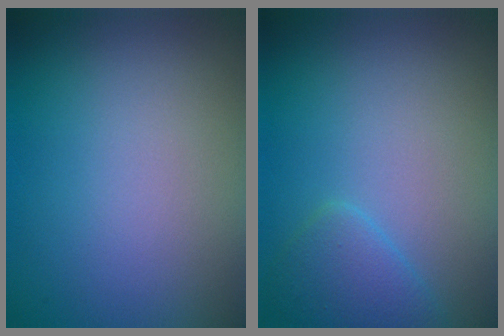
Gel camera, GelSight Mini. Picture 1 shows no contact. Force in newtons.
{"total": 2.2, "press": 2.2, "slide": 0.1}